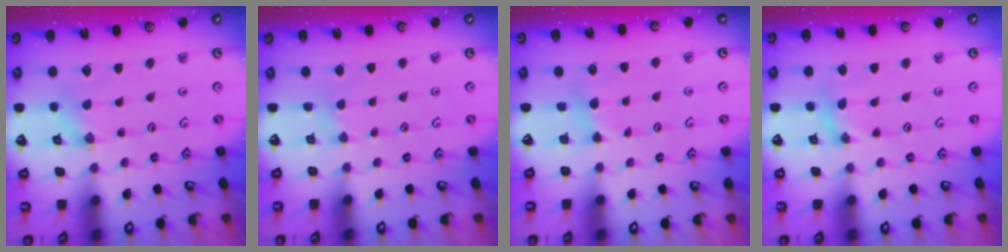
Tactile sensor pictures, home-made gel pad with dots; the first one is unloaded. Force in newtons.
{"total": 2.2, "press": 2.2, "slide": 0.3}
{"total": 2.8, "press": 2.8, "slide": 0.5}
{"total": 0.0}